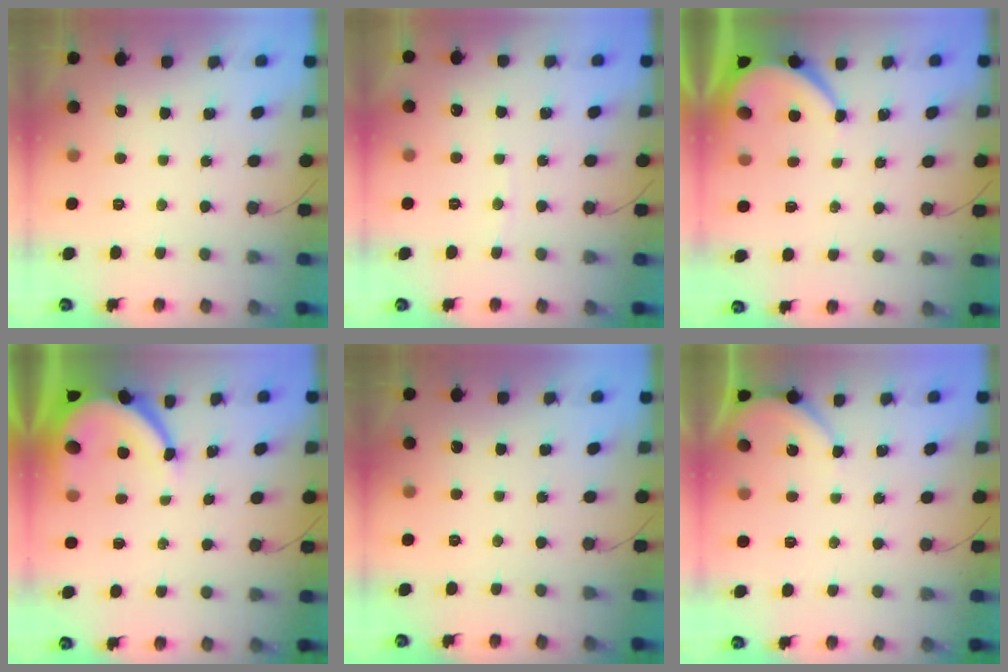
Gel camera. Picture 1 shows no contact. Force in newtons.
{"total": 2.5, "press": 2.5, "slide": 0.3}
{"total": 5.3, "press": 5.3, "slide": 0.4}
{"total": 8.0, "press": 7.9, "slide": 1.0}
{"total": 0.0}
{"total": 3.2, "press": 3.1, "slide": 0.3}